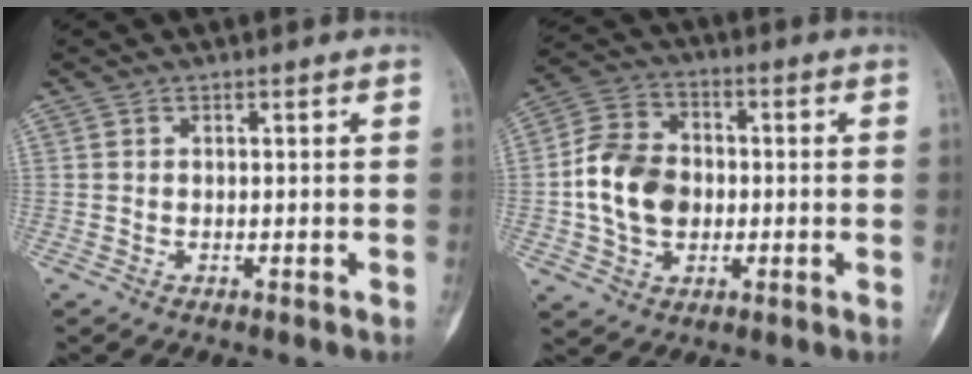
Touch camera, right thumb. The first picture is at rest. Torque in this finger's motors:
{"motor_torque": [1.45, 1.28, 0.81, -1.05, 0.31]}